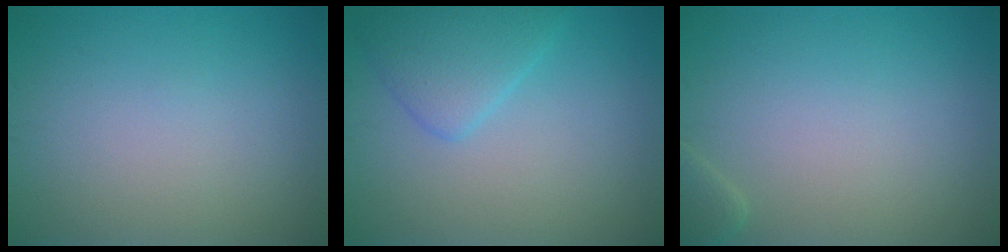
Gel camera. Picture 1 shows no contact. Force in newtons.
{"total": 3.3, "press": 3.3, "slide": 0.1}
{"total": 1.2, "press": 1.2, "slide": 0.2}